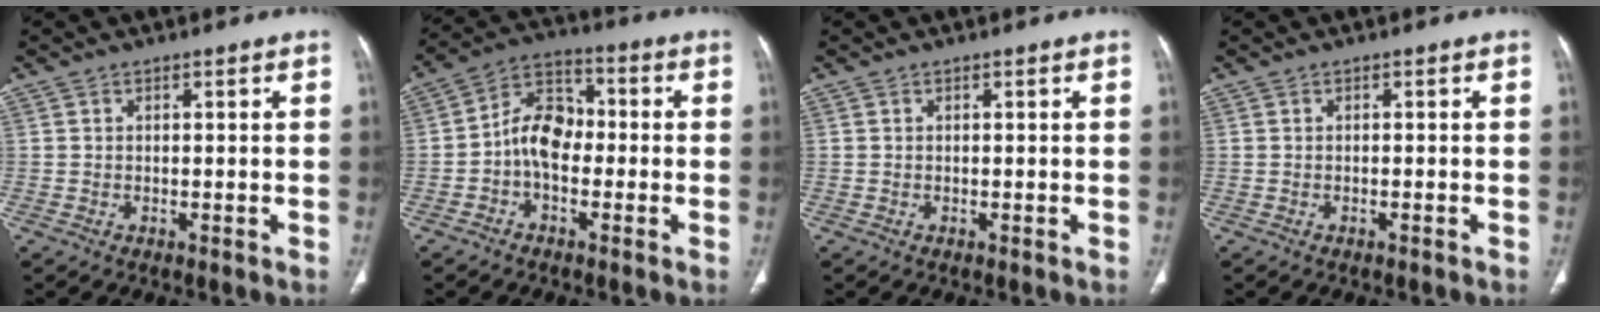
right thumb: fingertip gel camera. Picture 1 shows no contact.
{"total": 9.0, "force": [-1.6, 6.2, 6.4], "torque": [-0.094, 0.033, -0.043]}
{"total": 0.0}
{"total": 0.8, "force": [-0.6, 0.0, 0.5], "torque": [-0.014, 0.004, -0.003]}